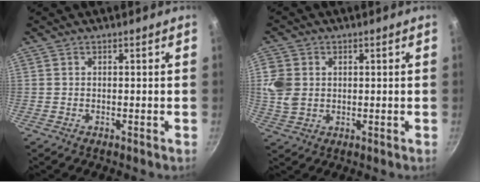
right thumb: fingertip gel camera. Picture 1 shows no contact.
{"total": 7.0, "force": [0.9, 5.7, 4.0], "torque": [-0.073, -0.005, 0.018]}